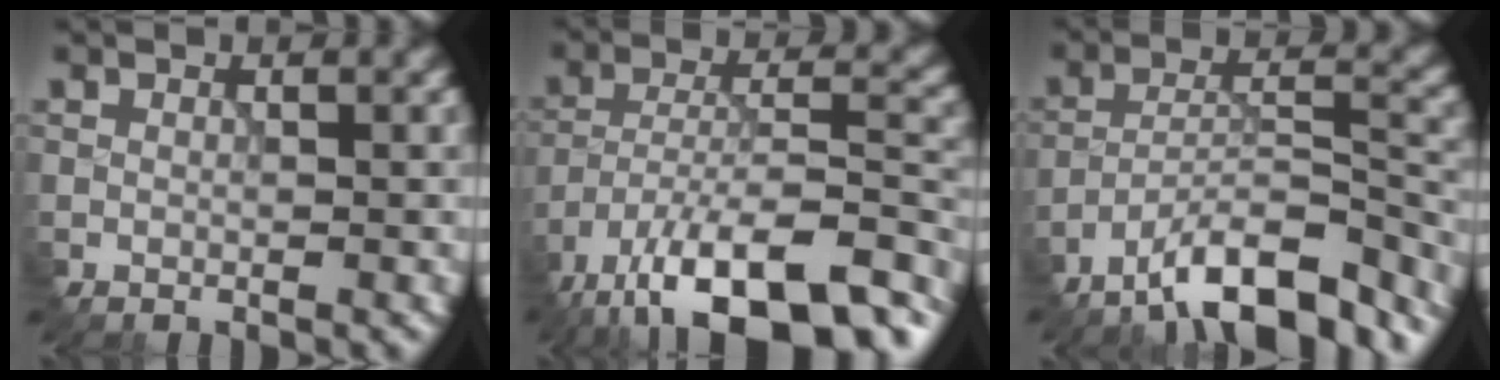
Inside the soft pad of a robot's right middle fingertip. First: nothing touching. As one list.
[{"total": 15.1, "force": [-11.0, 5.2, 8.9], "torque": [-0.171, -0.008, -0.164]}, {"total": 10.8, "force": [-8.6, 2.9, 5.9], "torque": [-0.088, 0.013, -0.148]}]